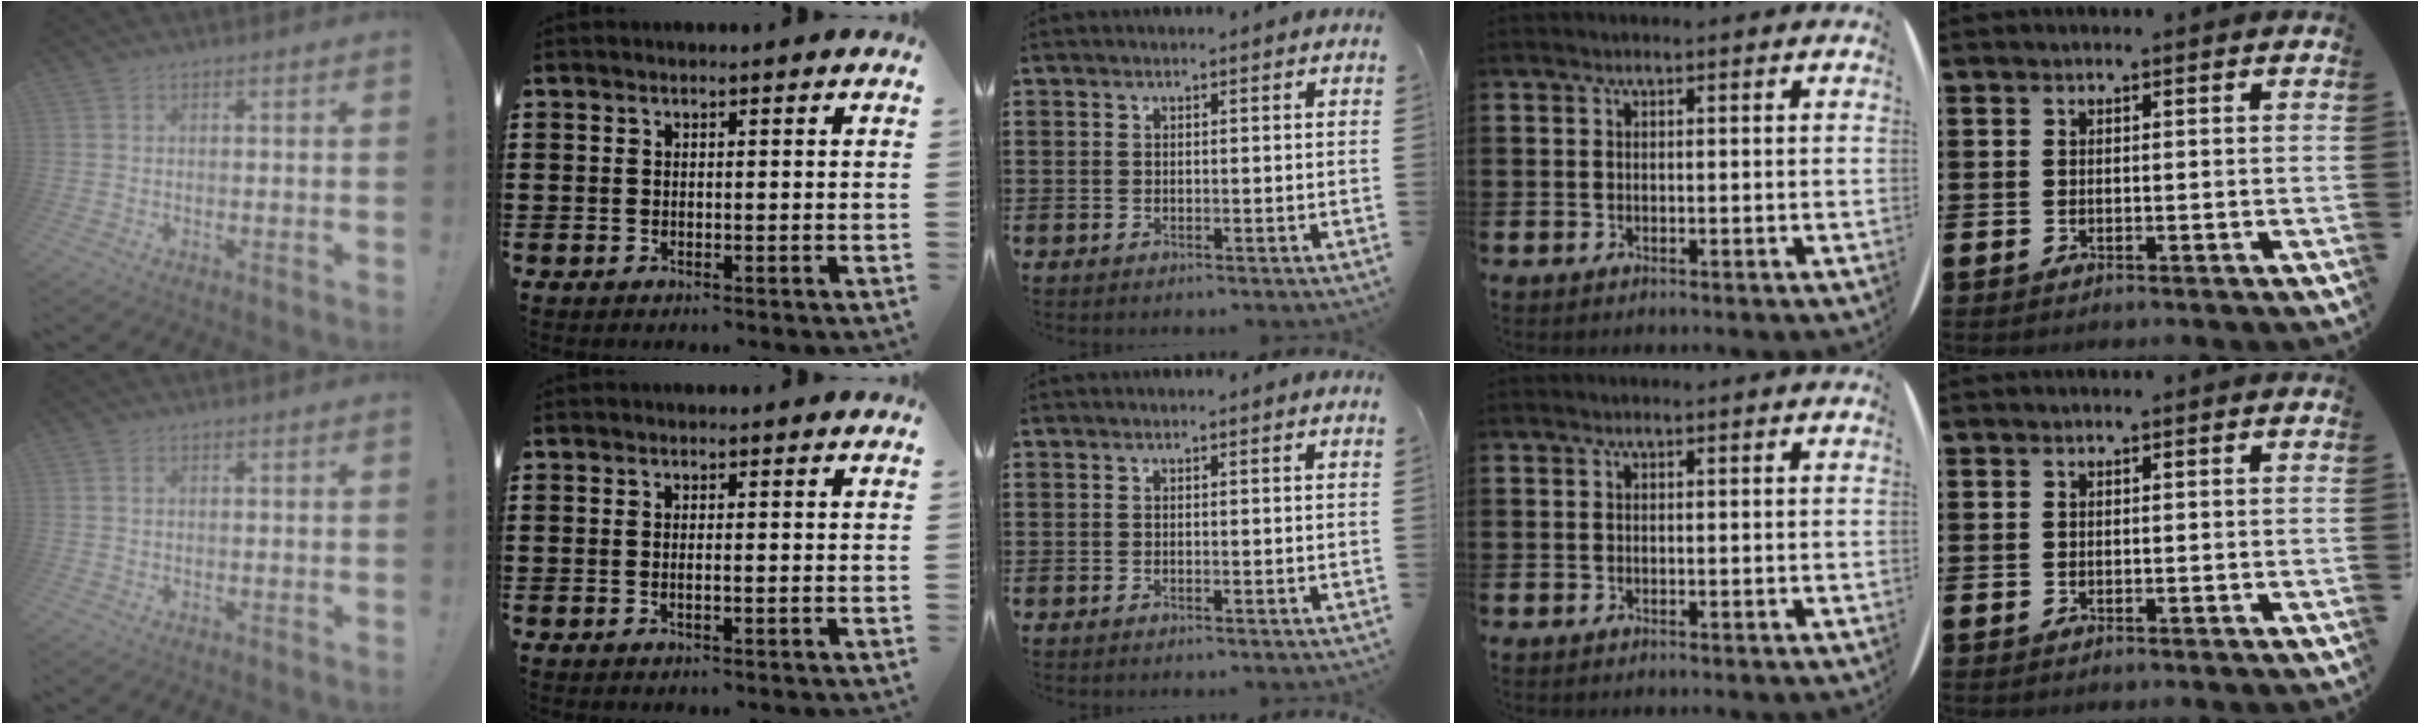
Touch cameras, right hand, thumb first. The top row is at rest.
{"thumb": {"total": 0.8, "force": [0.3, 0.6, 0.4], "torque": [-0.009, 0.003, 0.005]}, "index": {"total": 0.7, "force": [-0.2, 0.1, 0.7], "torque": [-0.012, -0.005, -0.002]}}